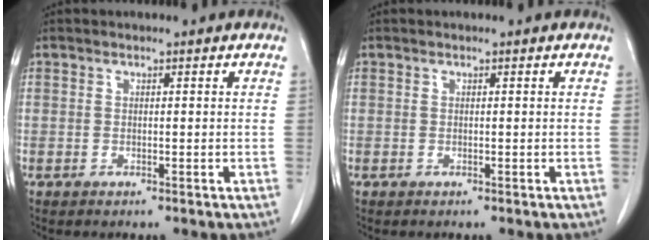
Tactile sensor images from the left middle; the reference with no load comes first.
{"total": 0.0}